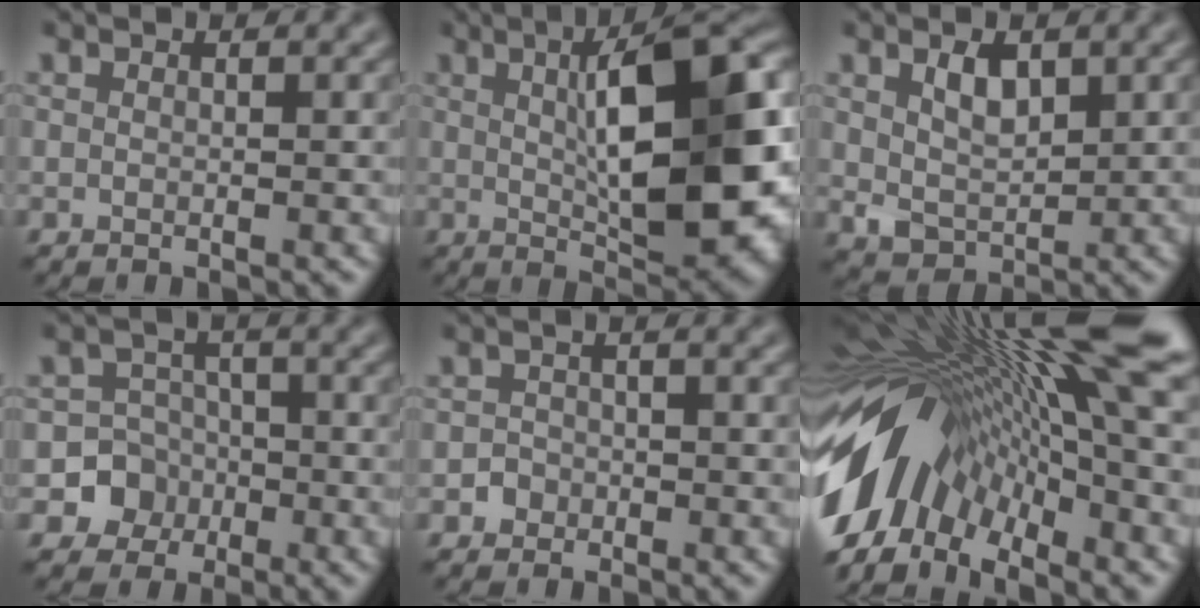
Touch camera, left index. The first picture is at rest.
{"total": 13.6, "force": [1.6, 4.1, 12.8], "torque": [-0.168, 0.007, 0.025]}
{"total": 3.1, "force": [1.2, 1.9, 2.2], "torque": [-0.042, -0.005, 0.027]}
{"total": 4.7, "force": [-1.8, 4.3, 0.4], "torque": [0.025, 0.000, -0.052]}
{"total": 1.0, "force": [-0.5, 0.9, 0.1], "torque": [0.005, 0.002, -0.010]}
{"total": 16.8, "force": [-1.5, 6.0, 15.6], "torque": [-0.288, -0.010, -0.017]}